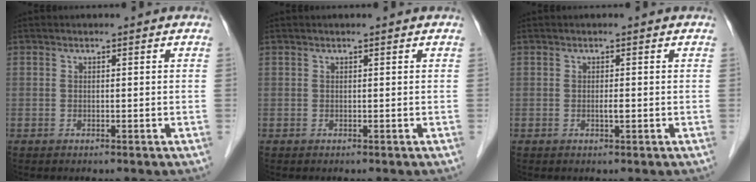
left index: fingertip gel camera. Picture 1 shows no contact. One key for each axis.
{"total": 0.5, "fx": 0.5, "fy": 0.0, "fz": 0.3, "tx": -0.005, "ty": 0.013, "tz": 0.007}
{"total": 0.8, "fx": -0.2, "fy": 0.0, "fz": 0.7, "tx": -0.014, "ty": -0.004, "tz": -0.004}